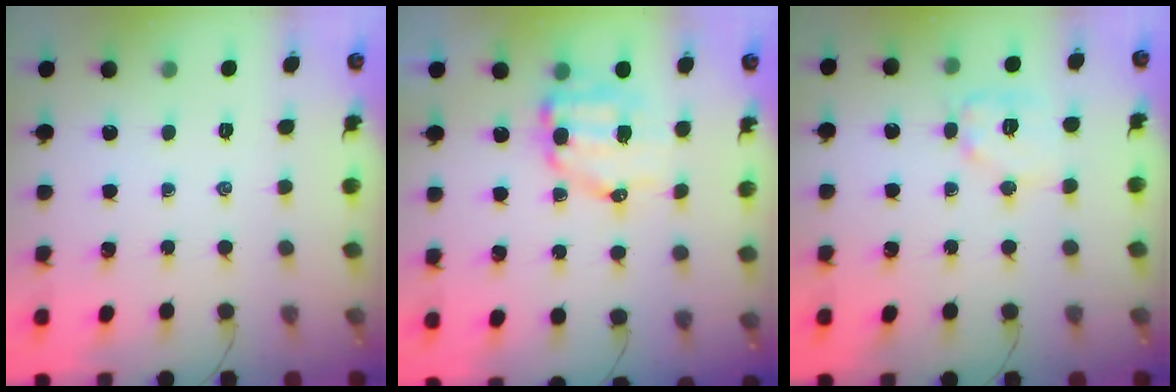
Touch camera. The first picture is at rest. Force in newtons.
{"total": 9.2, "press": 9.0, "slide": 1.6}
{"total": 9.7, "press": 9.7, "slide": 0.7}